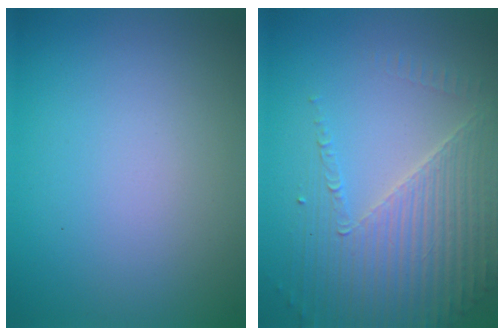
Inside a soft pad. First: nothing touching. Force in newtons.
{"total": 4.7, "press": 4.0, "slide": 2.5}